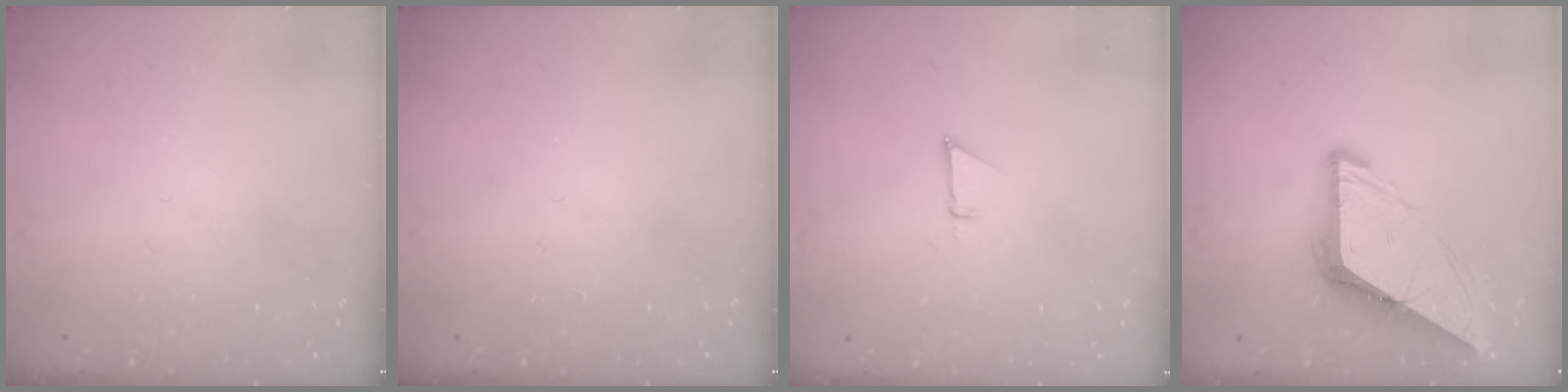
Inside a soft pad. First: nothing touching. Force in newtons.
{"total": 0.0}
{"total": 1.9, "press": 1.9, "slide": 0.0}
{"total": 9.5, "press": 9.5, "slide": 1.1}